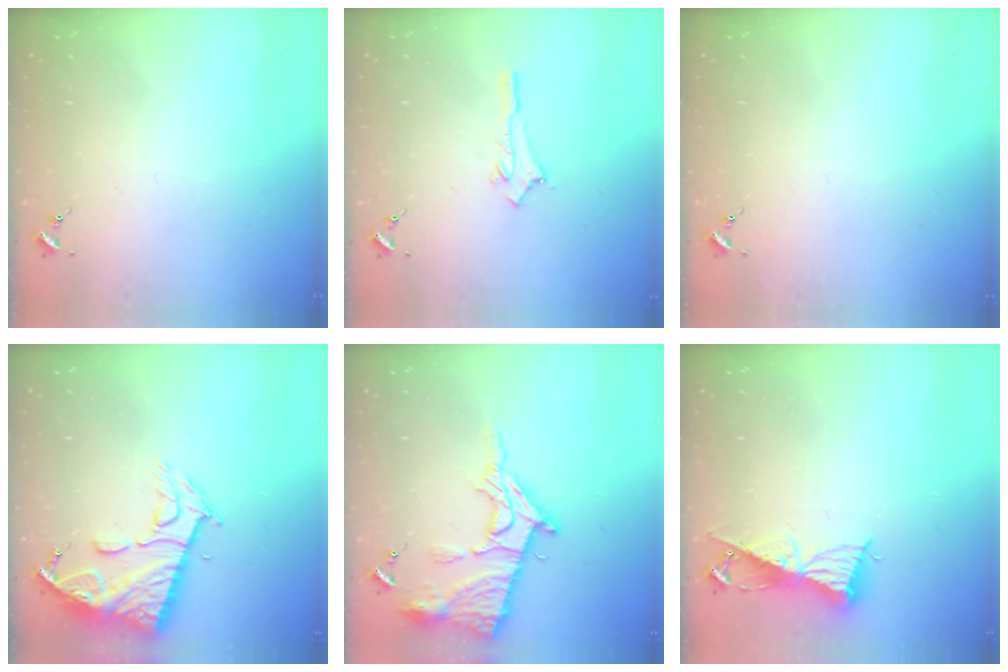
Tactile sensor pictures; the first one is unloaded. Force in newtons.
{"total": 2.7, "press": 2.7, "slide": 0.2}
{"total": 0.0}
{"total": 13.2, "press": 13.2, "slide": 1.2}
{"total": 14.2, "press": 14.2, "slide": 1.1}
{"total": 9.2, "press": 9.2, "slide": 0.3}